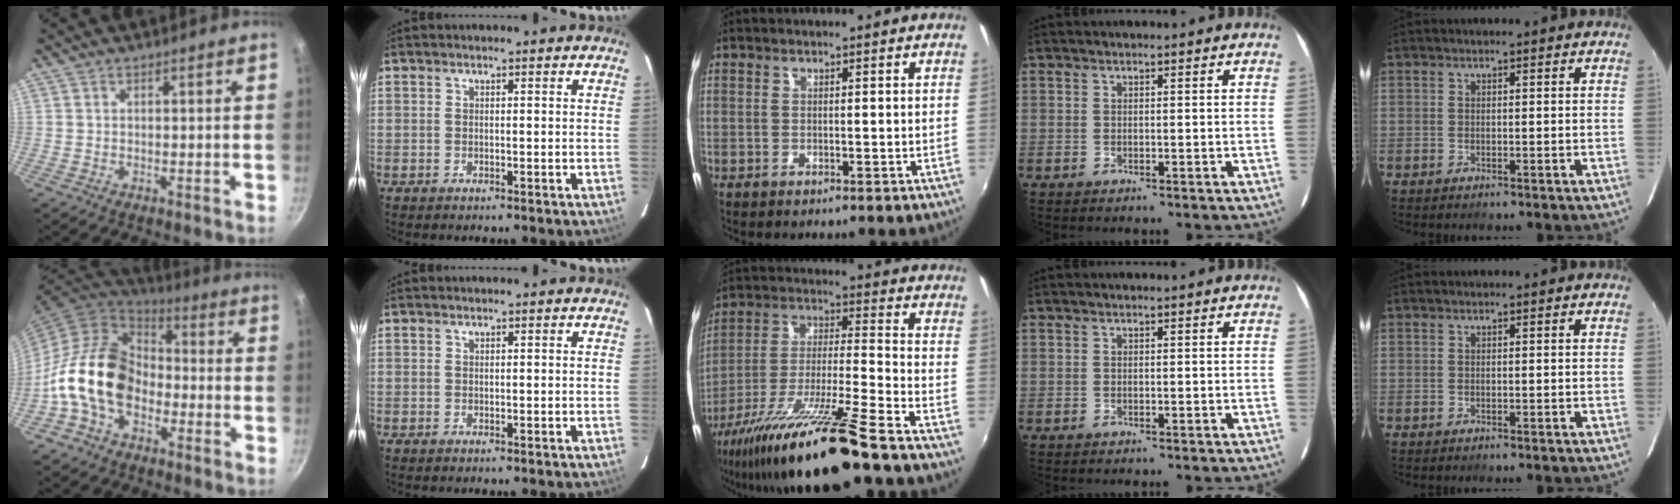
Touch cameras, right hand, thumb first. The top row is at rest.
{"thumb": {"total": 16.8, "force": [-4.4, 11.9, 11.1], "torque": [-0.165, 0.047, -0.102]}, "middle": {"total": 18.3, "force": [-13.4, -0.8, 12.4], "torque": [-0.230, -0.037, -0.238]}}